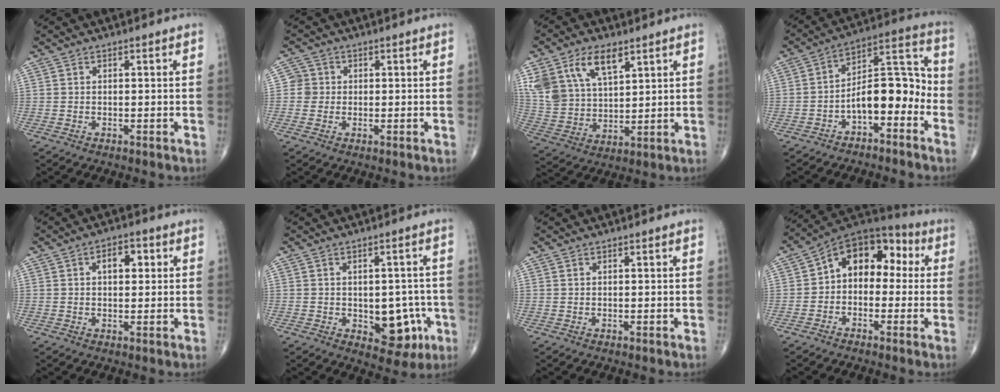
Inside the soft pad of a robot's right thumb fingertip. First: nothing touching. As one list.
[{"total": 2.7, "force": [0.0, 2.7, 0.2], "torque": [0.020, 0.008, -0.005]}, {"total": 16.8, "force": [8.8, 9.5, 10.6], "torque": [-0.211, -0.019, 0.176]}, {"total": 11.8, "force": [-4.3, 5.8, 9.3], "torque": [-0.119, 0.074, -0.076]}, {"total": 5.1, "force": [1.4, 2.9, 3.9], "torque": [-0.042, 0.007, 0.017]}, {"total": 8.9, "force": [-2.3, 5.6, 6.5], "torque": [-0.039, 0.009, -0.019]}, {"total": 0.0}, {"total": 12.6, "force": [0.9, 8.7, 9.1], "torque": [-0.091, 0.048, -0.006]}]